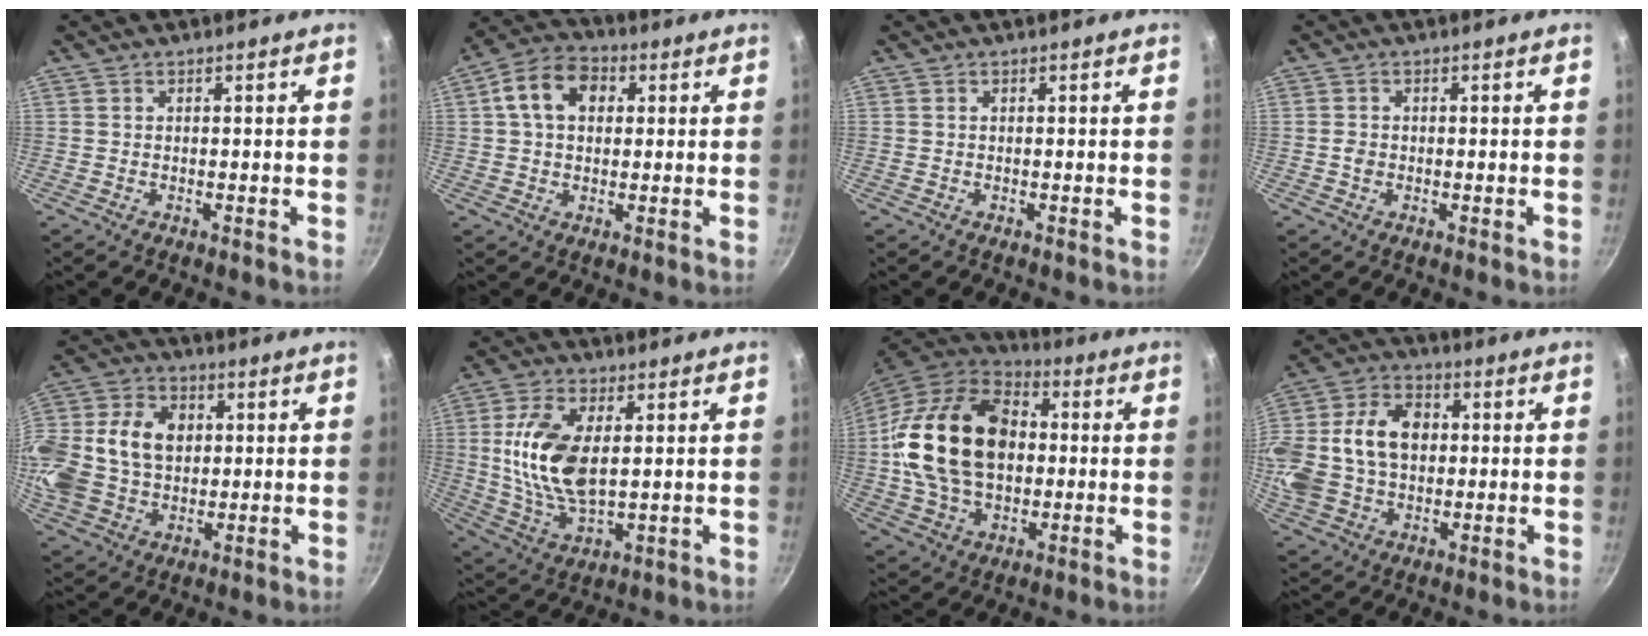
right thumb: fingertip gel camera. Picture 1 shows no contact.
{"total": 10.1, "force": [2.4, 7.3, 6.5], "torque": [-0.092, 0.017, 0.025]}
{"total": 0.0}
{"total": 1.4, "force": [-0.2, 1.1, 0.8], "torque": [-0.016, 0.004, -0.006]}
{"total": 22.7, "force": [3.1, 17.0, 14.7], "torque": [-0.303, 0.025, 0.053]}
{"total": 14.5, "force": [2.3, 7.7, 12.1], "torque": [-0.232, -0.009, 0.048]}
{"total": 24.6, "force": [1.5, 17.1, 17.6], "torque": [-0.308, 0.030, 0.024]}
{"total": 21.3, "force": [1.8, 15.6, 14.3], "torque": [-0.285, 0.031, 0.028]}